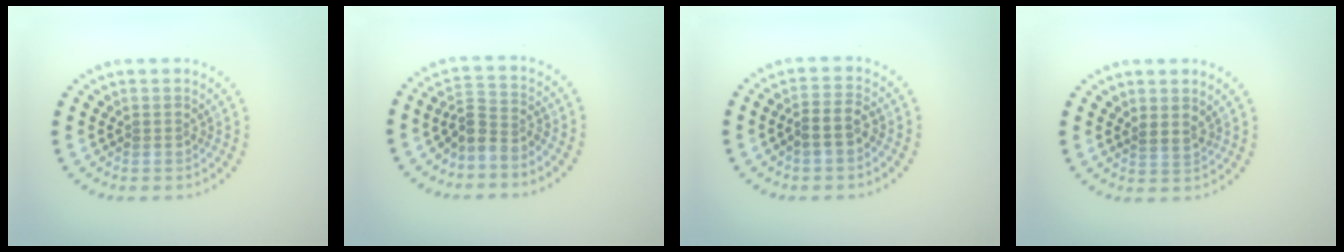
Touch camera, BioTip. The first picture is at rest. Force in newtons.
{"total": 2.7, "press": 2.0, "slide": 1.8}
{"total": 2.4, "press": 2.2, "slide": 1.0}
{"total": 1.0, "press": 0.7, "slide": 0.6}